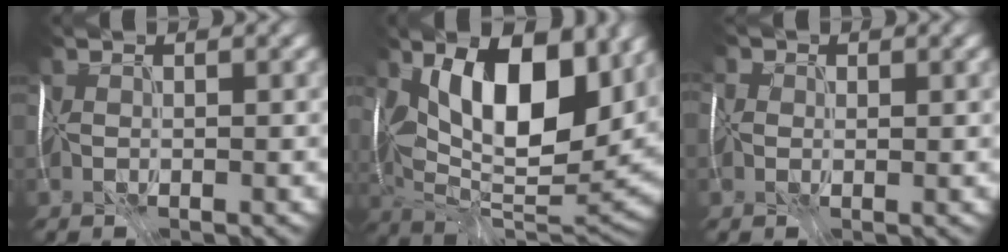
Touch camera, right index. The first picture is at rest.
{"total": 12.8, "force": [4.4, 5.5, 10.6], "torque": [-0.158, 0.001, 0.075]}
{"total": 3.2, "force": [0.9, 2.7, 1.6], "torque": [-0.031, 0.021, -0.018]}